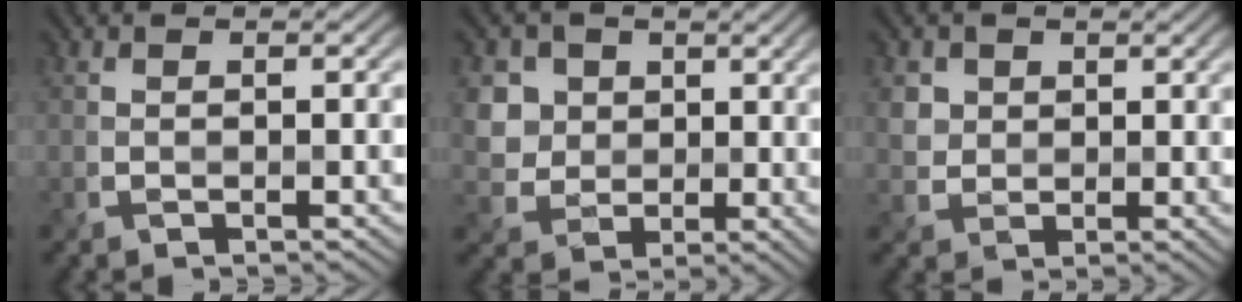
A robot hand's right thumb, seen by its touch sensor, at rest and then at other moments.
{"total": 6.9, "force": [2.9, 5.8, 2.3], "torque": [-0.100, -0.003, 0.063]}
{"total": 3.2, "force": [1.6, 2.7, 0.8], "torque": [-0.030, -0.009, 0.035]}